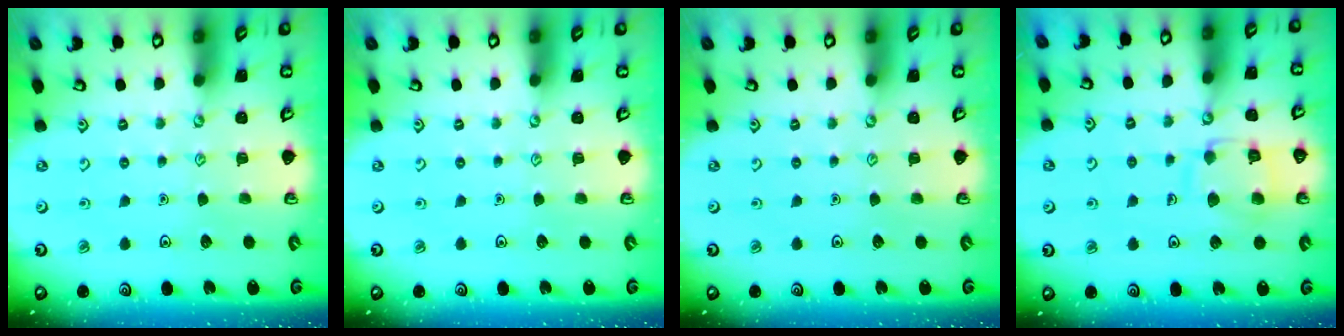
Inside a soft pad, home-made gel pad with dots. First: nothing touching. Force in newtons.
{"total": 0.0}
{"total": 0.0}
{"total": 10.9, "press": 10.9, "slide": 0.8}